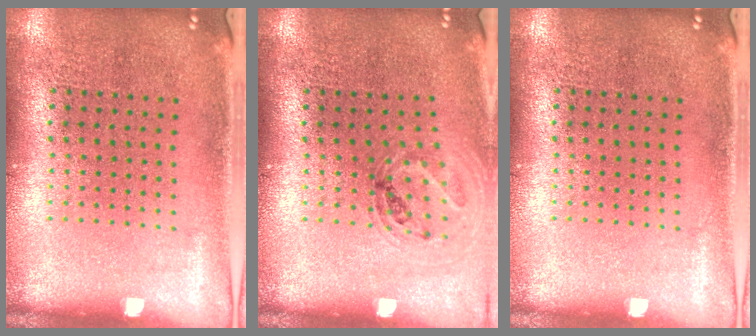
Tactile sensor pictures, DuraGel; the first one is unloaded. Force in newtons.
{"total": 0.9, "press": 0.9, "slide": 0.0}
{"total": 0.0}